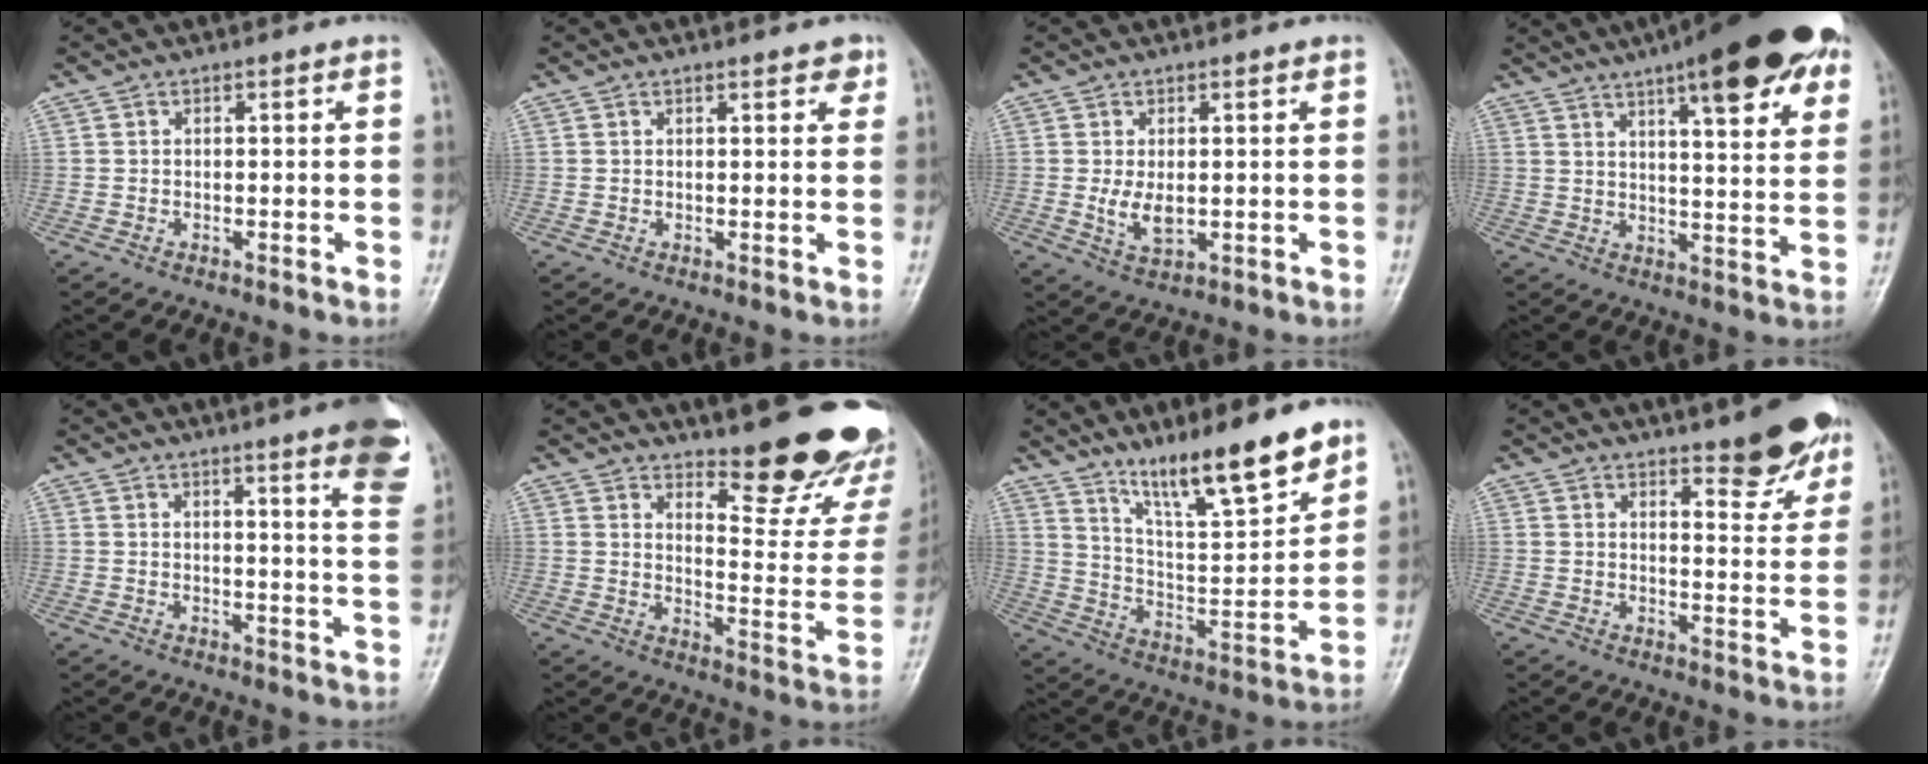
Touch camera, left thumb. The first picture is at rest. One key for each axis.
{"total": 2.4, "fx": 1.7, "fy": 1.0, "fz": 1.4, "tx": -0.006, "ty": -0.006, "tz": 0.018}
{"total": 4.3, "fx": 0.2, "fy": 2.4, "fz": 3.6, "tx": -0.062, "ty": -0.012, "tz": 0.012}
{"total": 22.6, "fx": 12.6, "fy": 5.7, "fz": 17.9, "tx": -0.231, "ty": -0.020, "tz": 0.168}
{"total": 12.3, "fx": 7.5, "fy": 1.4, "fz": 9.6, "tx": -0.101, "ty": -0.035, "tz": 0.078}
{"total": 20.0, "fx": 15.9, "fy": 5.5, "fz": 10.7, "tx": -0.098, "ty": -0.148, "tz": 0.203}
{"total": 16.7, "fx": 12.3, "fy": 3.1, "fz": 10.9, "tx": -0.154, "ty": -0.078, "tz": 0.218}
{"total": 10.6, "fx": 7.4, "fy": 3.2, "fz": 6.9, "tx": -0.061, "ty": -0.047, "tz": 0.096}